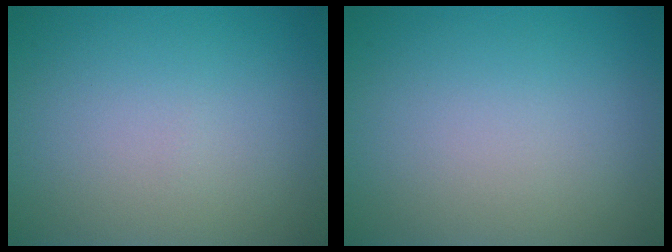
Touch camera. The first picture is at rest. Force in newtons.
{"total": 0.0}